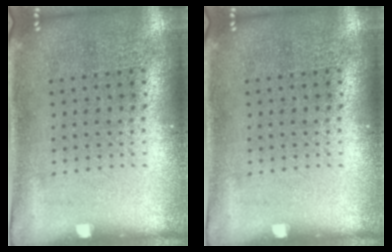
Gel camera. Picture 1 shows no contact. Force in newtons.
{"total": 0.0}